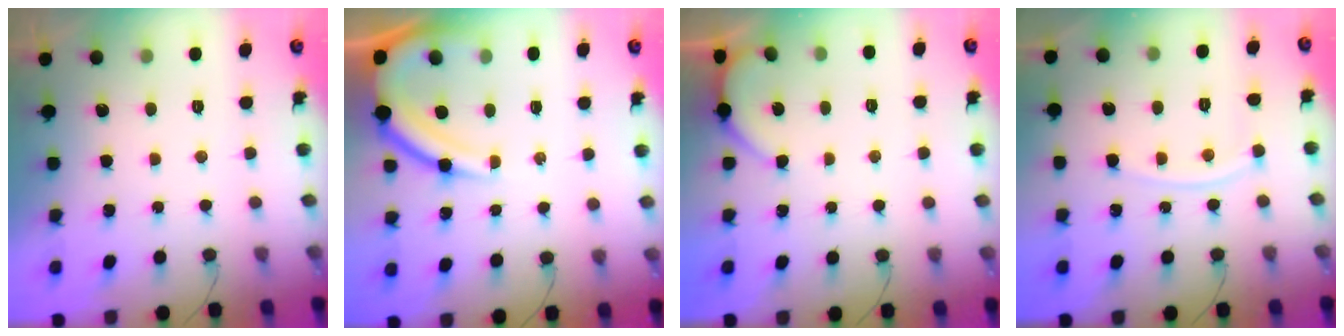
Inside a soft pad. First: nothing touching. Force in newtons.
{"total": 13.1, "press": 13.1, "slide": 1.2}
{"total": 2.4, "press": 2.3, "slide": 0.3}
{"total": 5.9, "press": 5.8, "slide": 0.8}